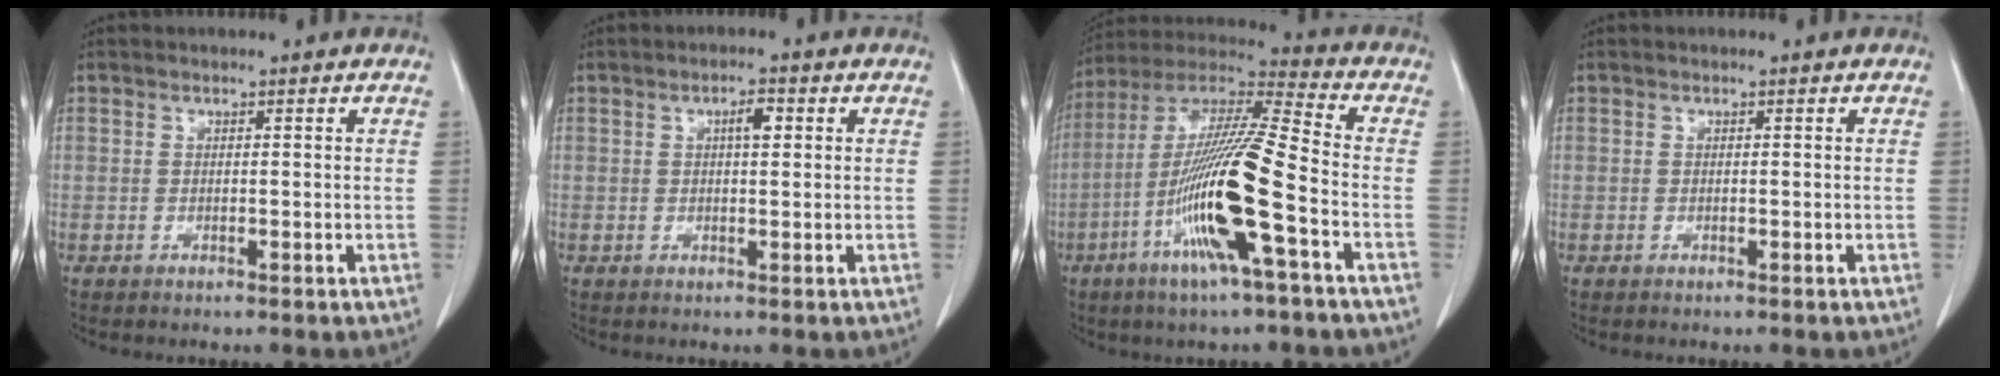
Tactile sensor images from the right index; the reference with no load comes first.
{"total": 2.5, "force": [0.7, 0.7, 2.2], "torque": [-0.039, 0.003, 0.011]}
{"total": 18.0, "force": [-5.9, 0.3, 17.0], "torque": [-0.340, -0.012, -0.118]}
{"total": 0.0}